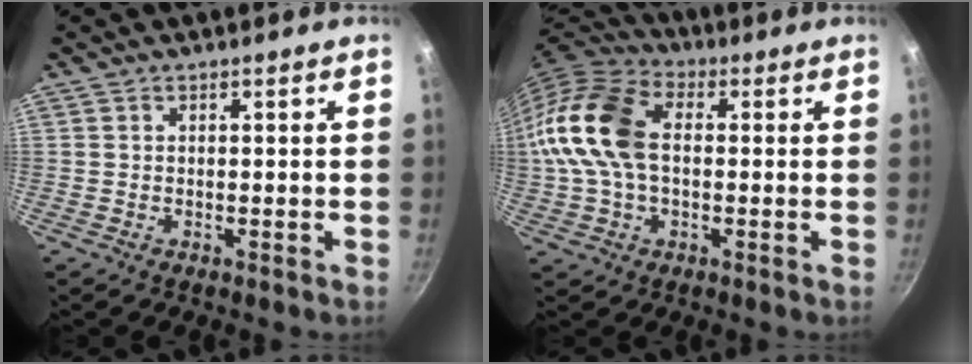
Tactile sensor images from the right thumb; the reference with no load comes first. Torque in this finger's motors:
{"motor_torque": [2.46, 2.54, 0.22, -0.02, 0.25]}